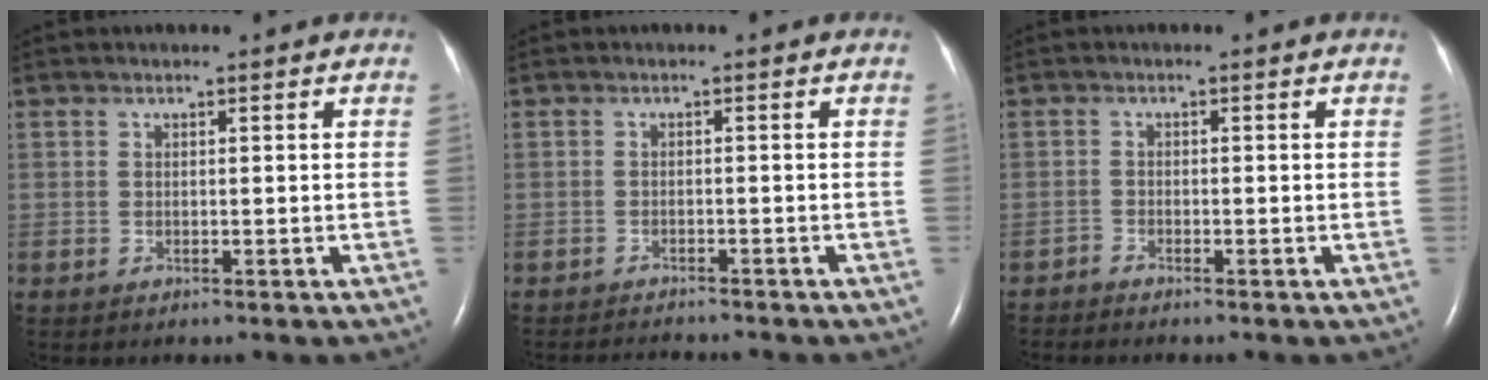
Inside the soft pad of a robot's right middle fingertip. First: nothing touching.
{"total": 4.6, "force": [-4.5, 0.3, 1.2], "torque": [-0.017, -0.012, -0.063]}
{"total": 1.1, "force": [-1.0, -0.2, -0.2], "torque": [0.003, -0.004, -0.021]}